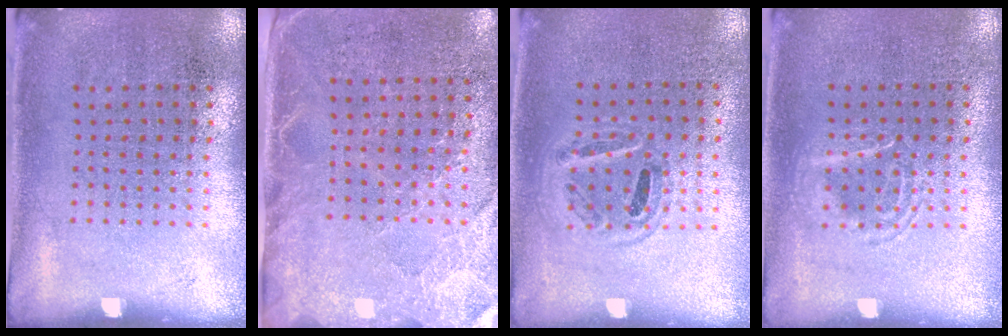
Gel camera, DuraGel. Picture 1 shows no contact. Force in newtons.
{"total": 2.7, "press": 2.3, "slide": 1.3}
{"total": 1.0, "press": 0.9, "slide": 0.3}
{"total": 1.6, "press": 1.6, "slide": 0.2}